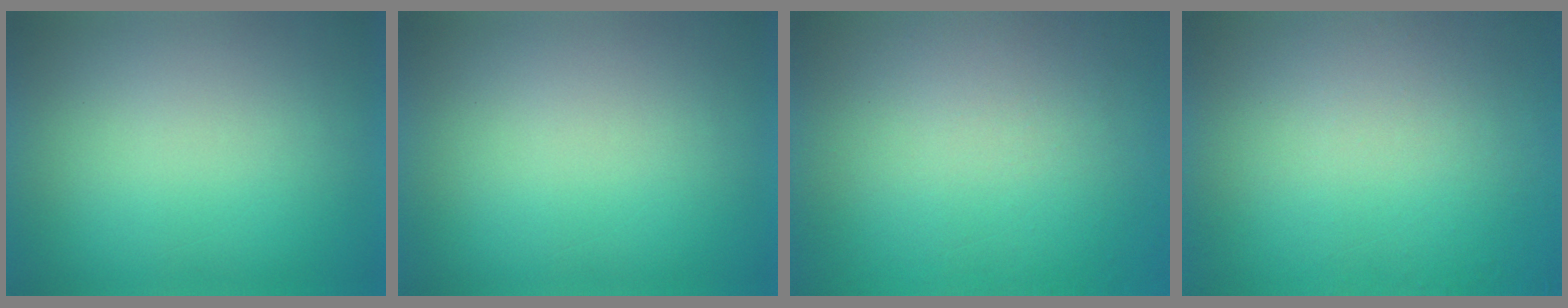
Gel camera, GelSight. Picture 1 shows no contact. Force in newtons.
{"total": 0.0}
{"total": 8.3}
{"total": 4.7}